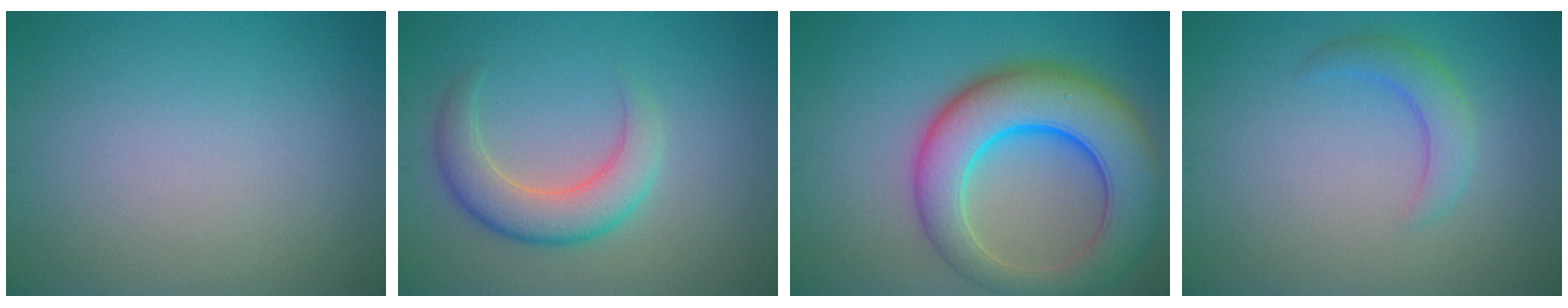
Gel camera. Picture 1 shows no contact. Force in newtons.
{"total": 4.7, "press": 4.7, "slide": 0.4}
{"total": 10.8, "press": 10.8, "slide": 0.6}
{"total": 2.5, "press": 2.5, "slide": 0.2}